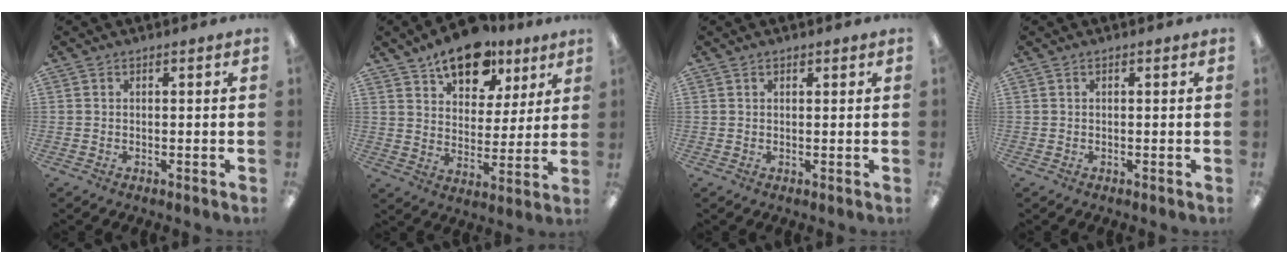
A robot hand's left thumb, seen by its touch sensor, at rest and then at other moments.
{"total": 14.2, "force": [10.3, 7.5, 6.4], "torque": [-0.088, -0.053, 0.183]}
{"total": 1.0, "force": [0.6, 0.5, 0.5], "torque": [-0.011, 0.001, 0.012]}
{"total": 0.0}